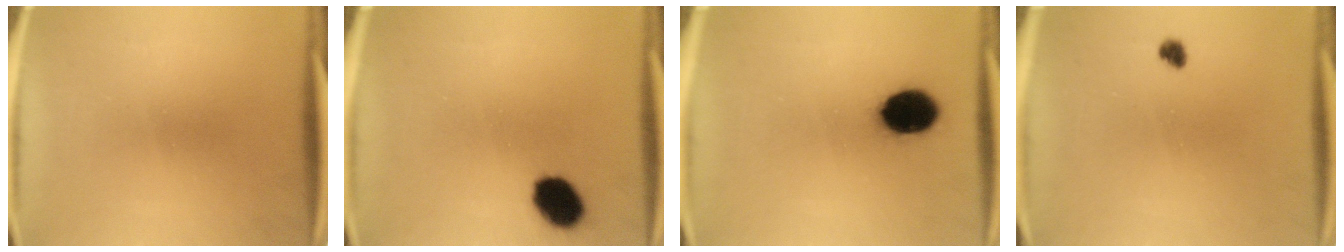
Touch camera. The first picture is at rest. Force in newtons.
{"total": 8.4}
{"total": 11.1}
{"total": 1.7}